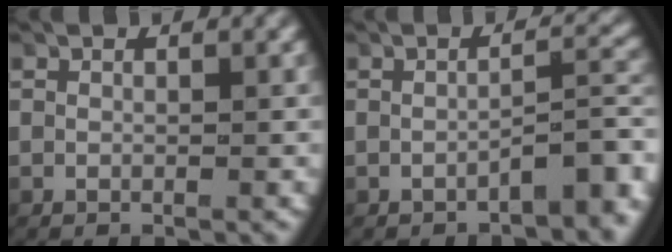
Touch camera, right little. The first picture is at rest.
{"total": 3.9, "force": [-2.3, 1.0, 3.0], "torque": [-0.030, 0.004, -0.032]}